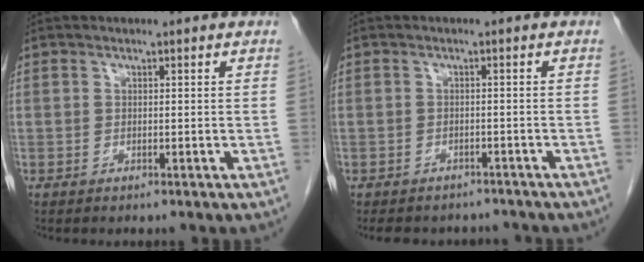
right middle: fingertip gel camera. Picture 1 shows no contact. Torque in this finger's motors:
{"motor_torque": [0.00, 0.00, 0.04, 0.02]}